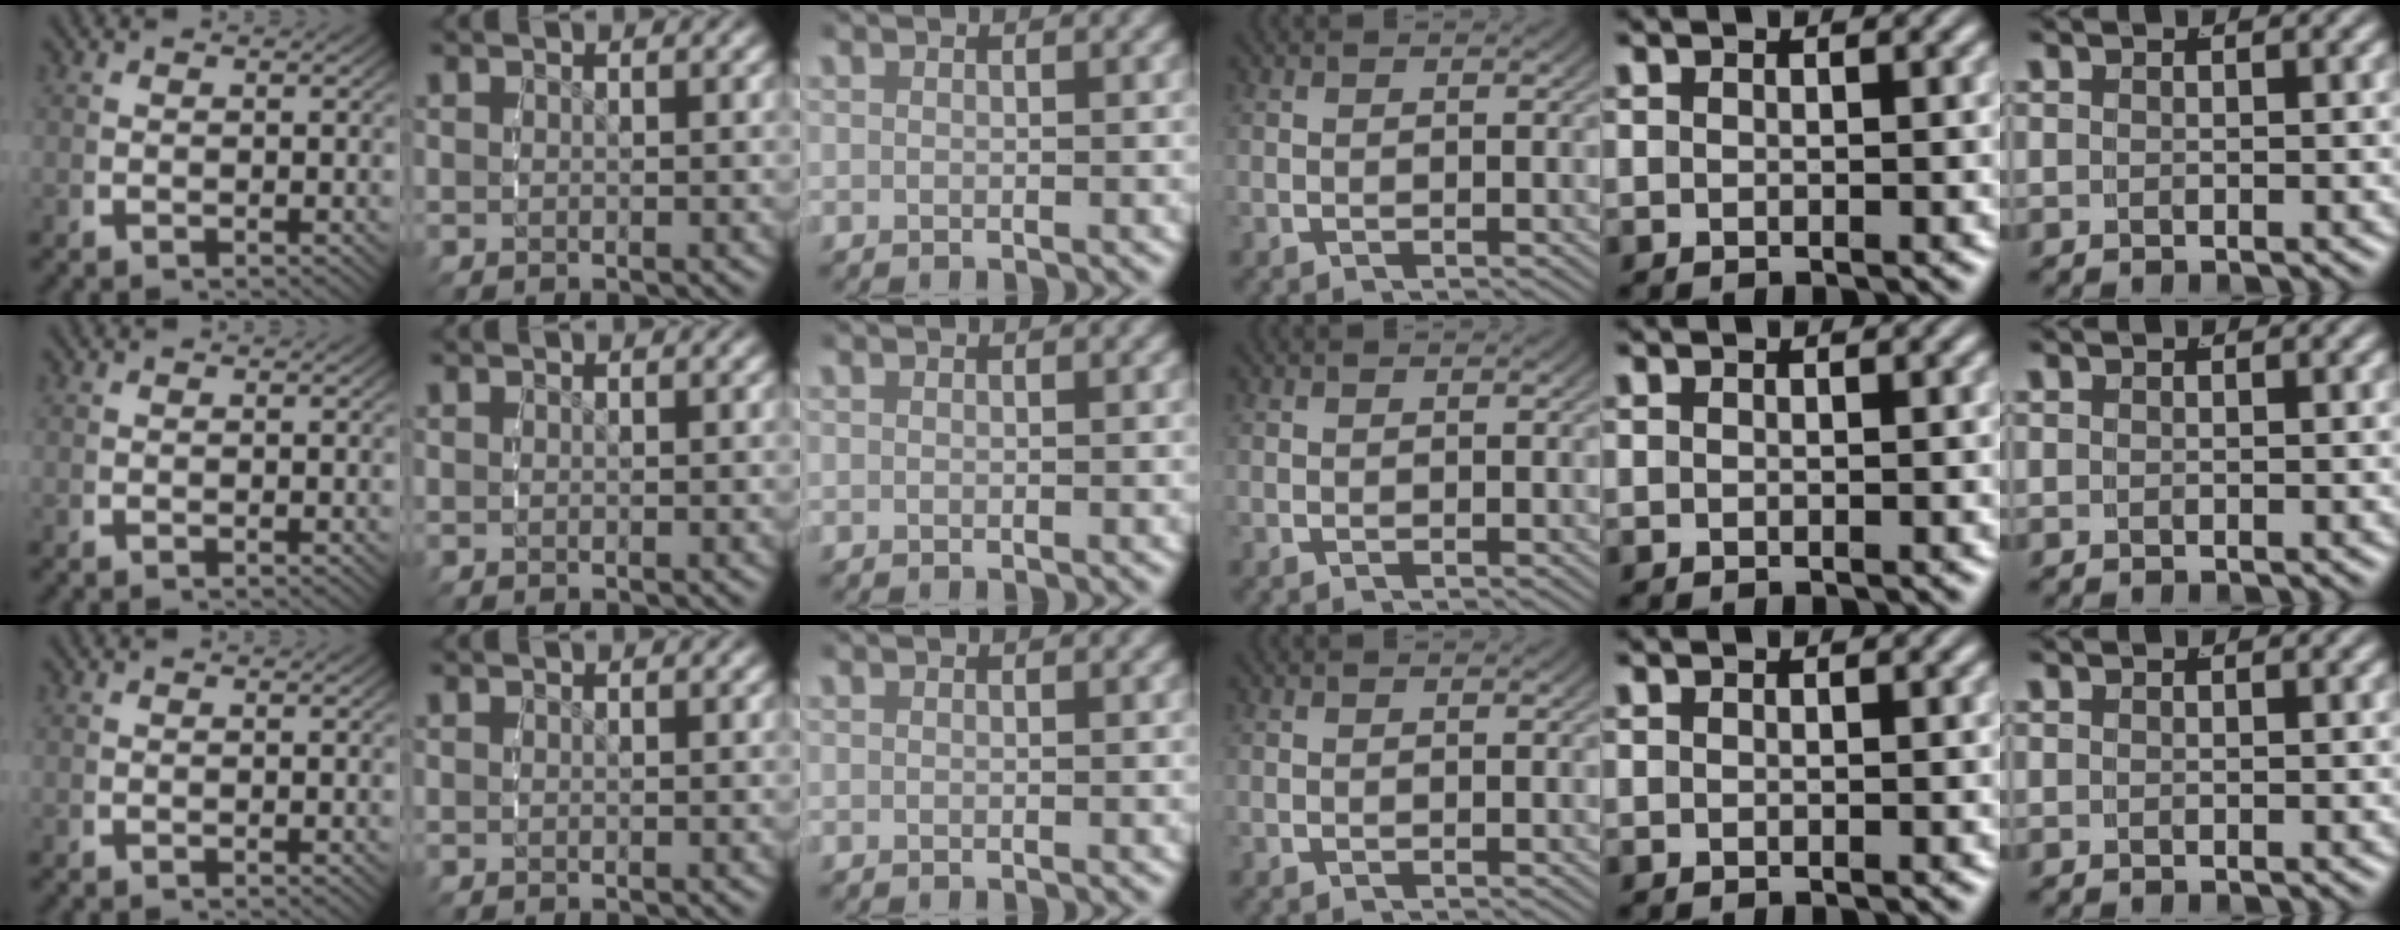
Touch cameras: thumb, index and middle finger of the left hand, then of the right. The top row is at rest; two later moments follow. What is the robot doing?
{"motion": "reach", "object": "napkin"}